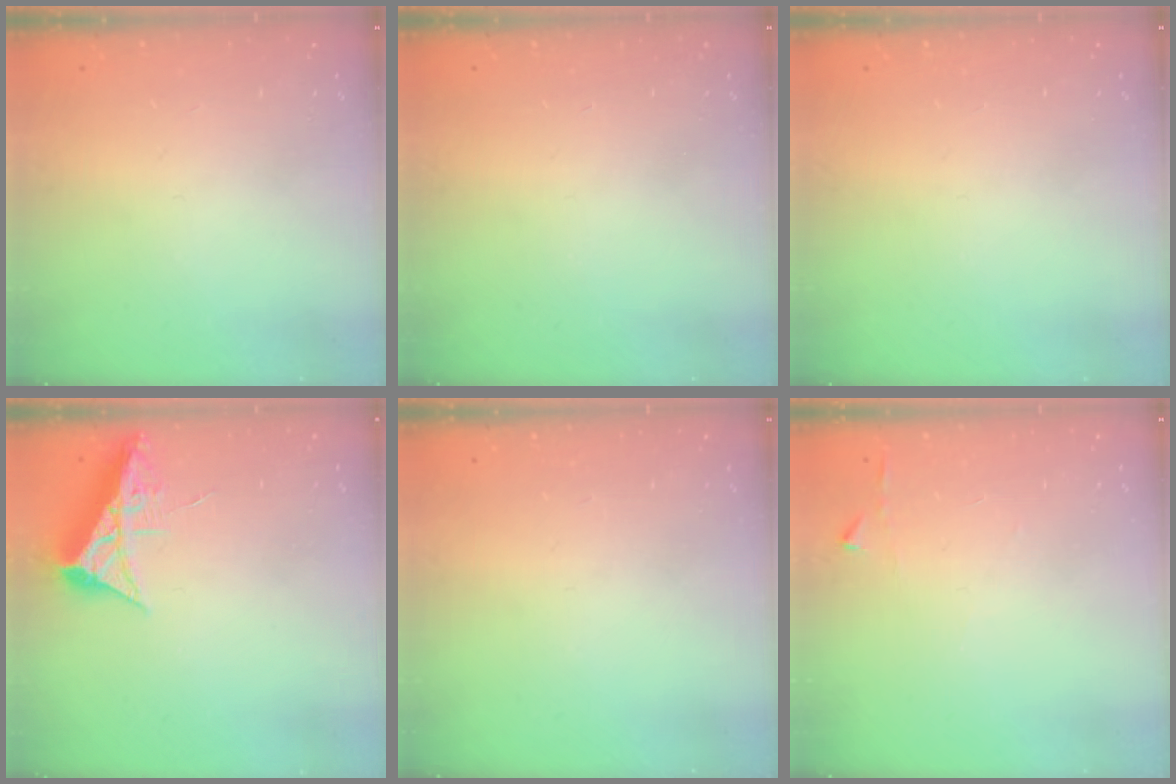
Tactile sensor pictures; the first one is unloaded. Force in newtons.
{"total": 0.0}
{"total": 0.0}
{"total": 7.1, "press": 7.1, "slide": 0.8}
{"total": 0.0}
{"total": 2.9, "press": 2.9, "slide": 0.3}